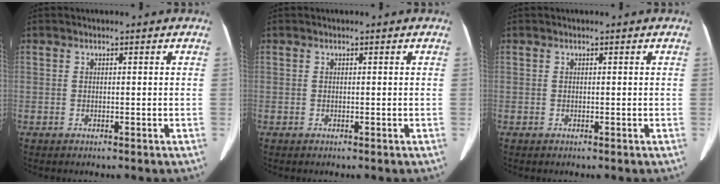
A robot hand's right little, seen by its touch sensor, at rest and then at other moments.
{"total": 0.0}
{"total": 0.0}